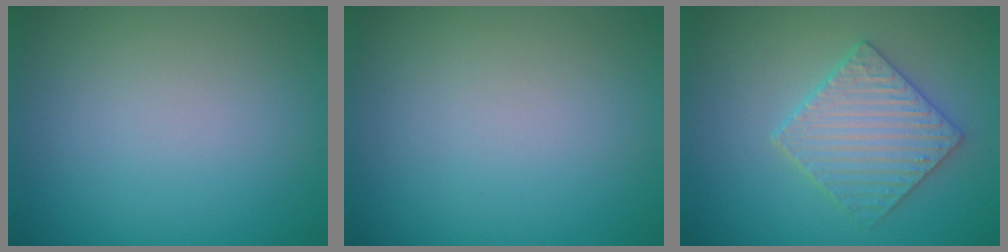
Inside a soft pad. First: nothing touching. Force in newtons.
{"total": 0.0}
{"total": 4.1, "press": 3.7, "slide": 1.7}